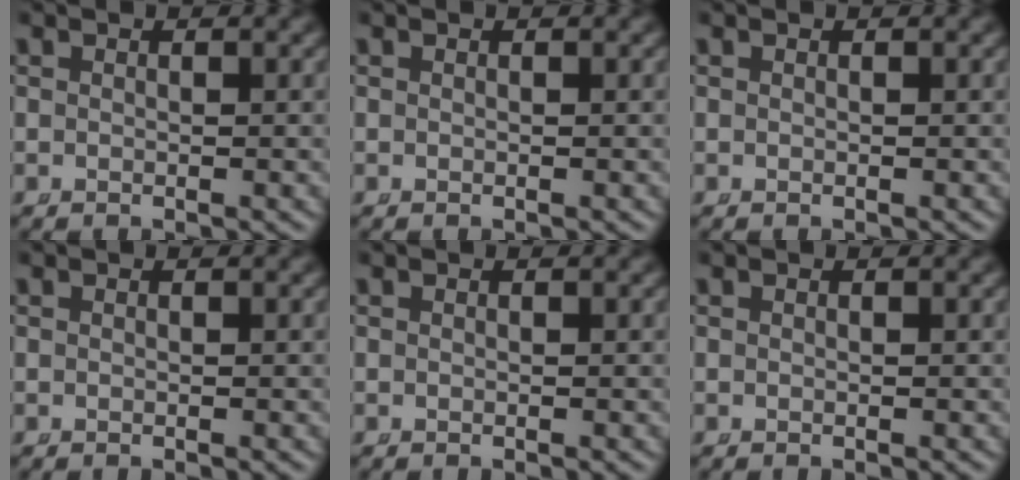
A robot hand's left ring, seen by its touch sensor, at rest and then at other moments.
{"total": 0.0}
{"total": 0.0}
{"total": 0.0}
{"total": 0.0}
{"total": 0.0}